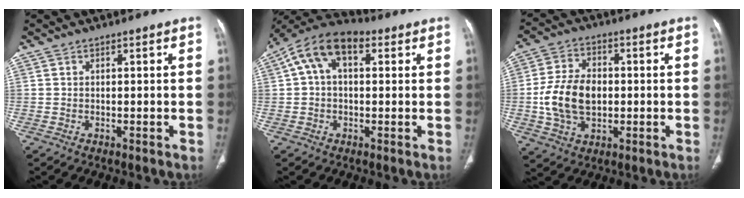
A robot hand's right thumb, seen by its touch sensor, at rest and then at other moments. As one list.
[{"total": 11.4, "force": [3.3, 6.6, 8.6], "torque": [-0.151, 0.039, 0.051]}, {"total": 12.1, "force": [-0.7, 8.1, 8.9], "torque": [-0.159, 0.012, -0.011]}]